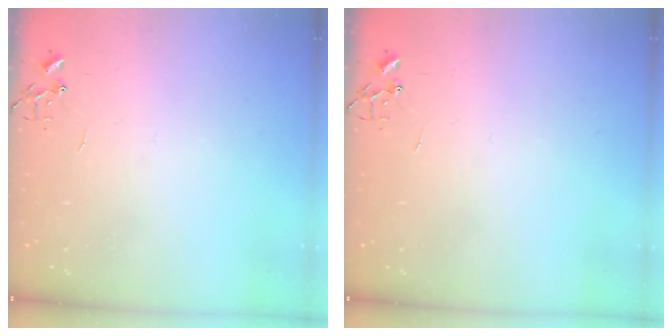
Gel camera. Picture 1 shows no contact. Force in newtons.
{"total": 0.0}